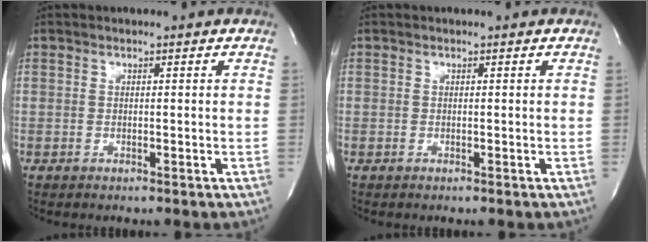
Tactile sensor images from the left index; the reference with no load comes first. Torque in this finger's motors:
{"motor_torque": [0.00, 0.00, 0.00, 0.00]}